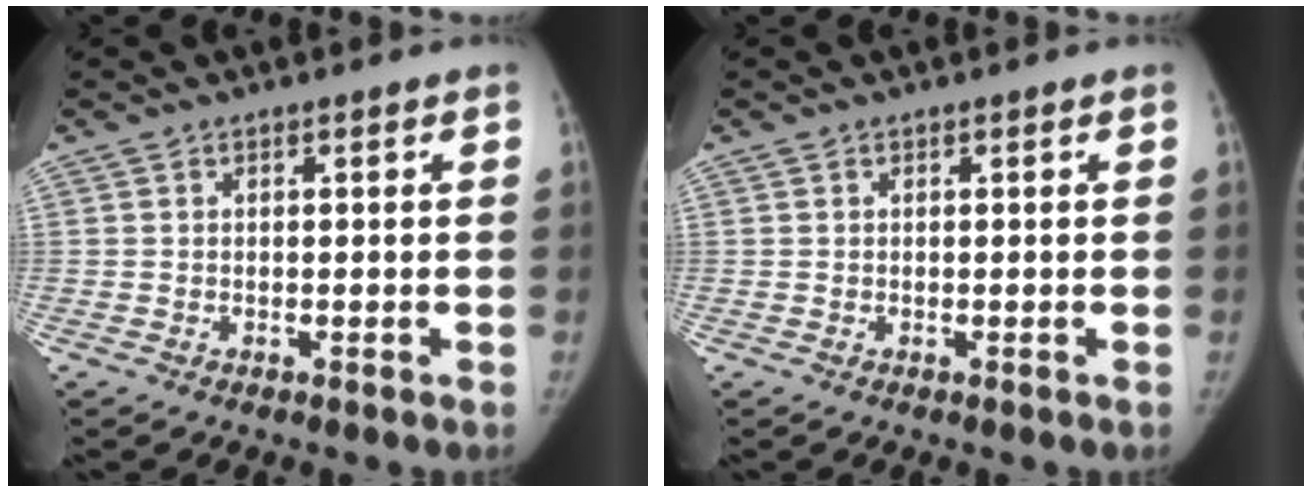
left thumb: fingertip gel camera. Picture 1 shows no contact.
{"total": 0.0}